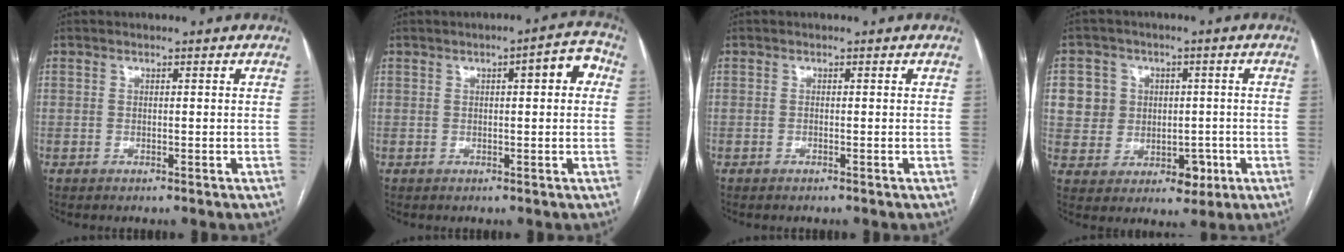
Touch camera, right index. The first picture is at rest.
{"total": 5.3, "force": [1.3, 1.2, 5.0], "torque": [-0.063, 0.024, 0.012]}
{"total": 0.0}
{"total": 9.1, "force": [0.9, 8.8, 2.2], "torque": [-0.038, 0.032, 0.032]}